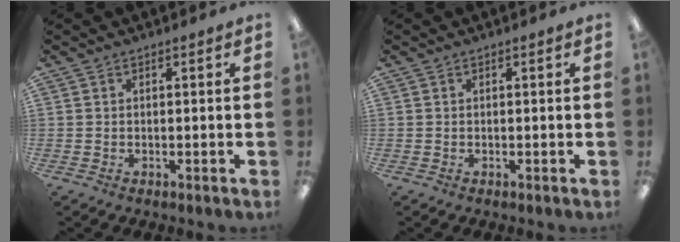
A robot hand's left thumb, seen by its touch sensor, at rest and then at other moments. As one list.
[{"total": 0.0}]